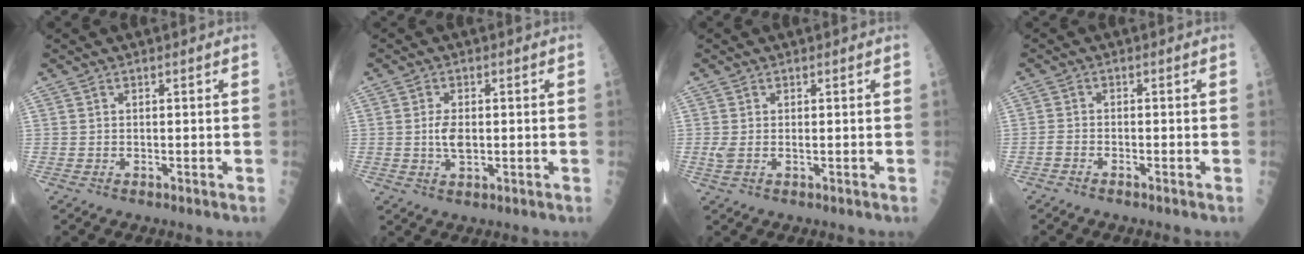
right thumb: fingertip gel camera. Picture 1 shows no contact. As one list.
[{"total": 3.8, "force": [-0.1, 2.0, 3.3], "torque": [-0.058, -0.003, -0.001]}, {"total": 2.0, "force": [0.0, 0.9, 1.8], "torque": [-0.054, 0.002, 0.003]}, {"total": 1.2, "force": [-1.0, 0.2, 0.7], "torque": [-0.022, 0.008, -0.019]}]